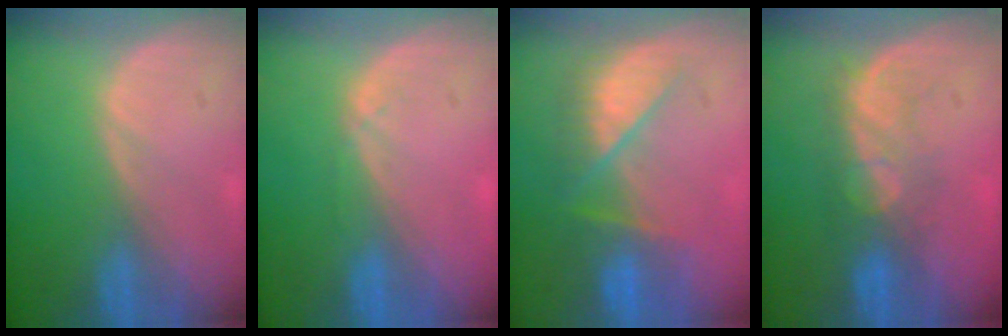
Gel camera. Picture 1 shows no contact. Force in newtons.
{"total": 0.9, "press": 0.8, "slide": 0.2}
{"total": 7.3, "press": 7.1, "slide": 1.6}
{"total": 5.6, "press": 5.5, "slide": 1.3}